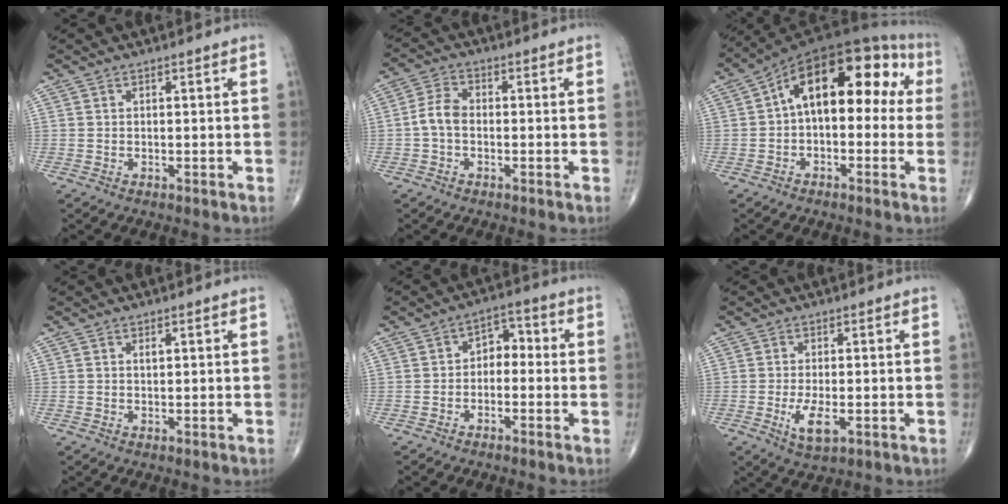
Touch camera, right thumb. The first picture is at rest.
{"total": 4.5, "force": [-0.8, 2.9, 3.4], "torque": [-0.066, 0.016, -0.025]}
{"total": 17.7, "force": [2.3, 9.7, 14.7], "torque": [-0.183, 0.059, 0.020]}
{"total": 0.8, "force": [0.3, 0.4, 0.6], "torque": [-0.010, 0.001, 0.006]}
{"total": 4.8, "force": [-0.8, 3.4, 3.3], "torque": [-0.025, 0.030, -0.029]}
{"total": 5.1, "force": [-1.5, 2.1, 4.5], "torque": [-0.083, -0.008, -0.022]}